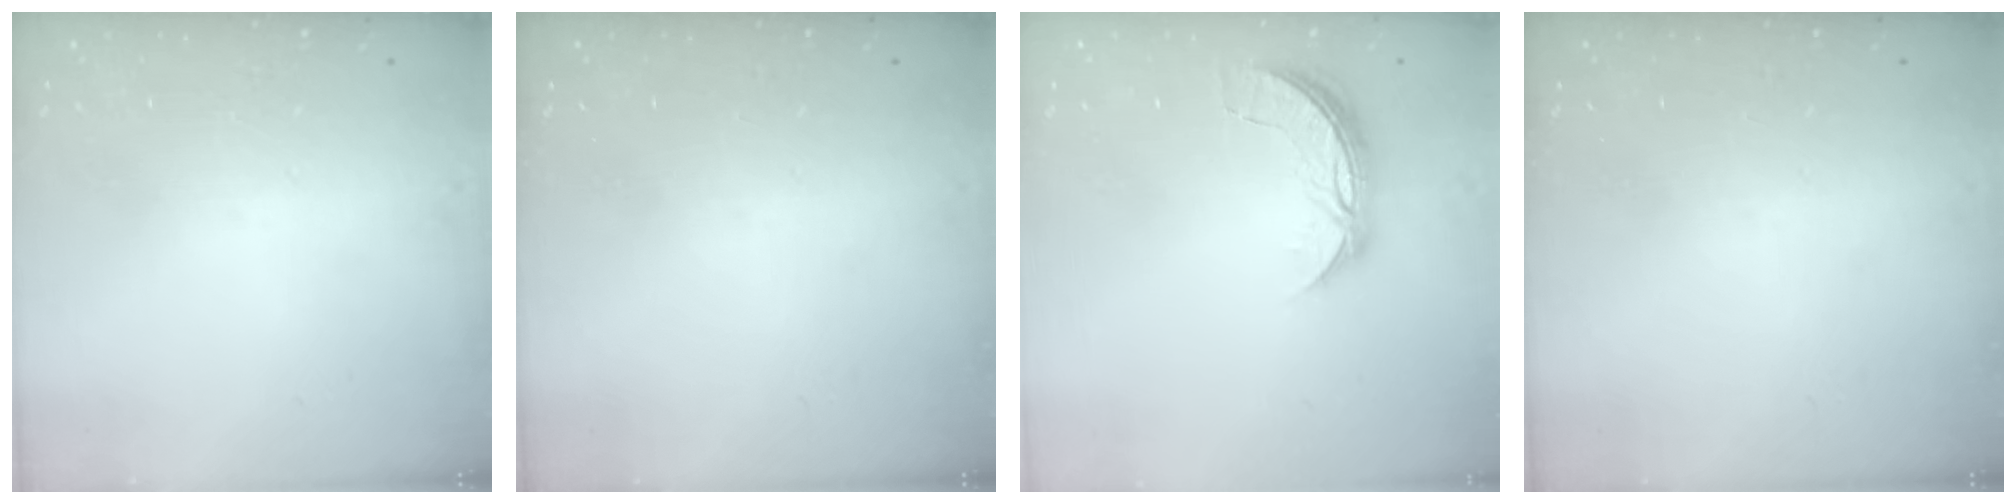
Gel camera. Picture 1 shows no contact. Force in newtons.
{"total": 0.0}
{"total": 6.8, "press": 6.8, "slide": 0.7}
{"total": 0.0}